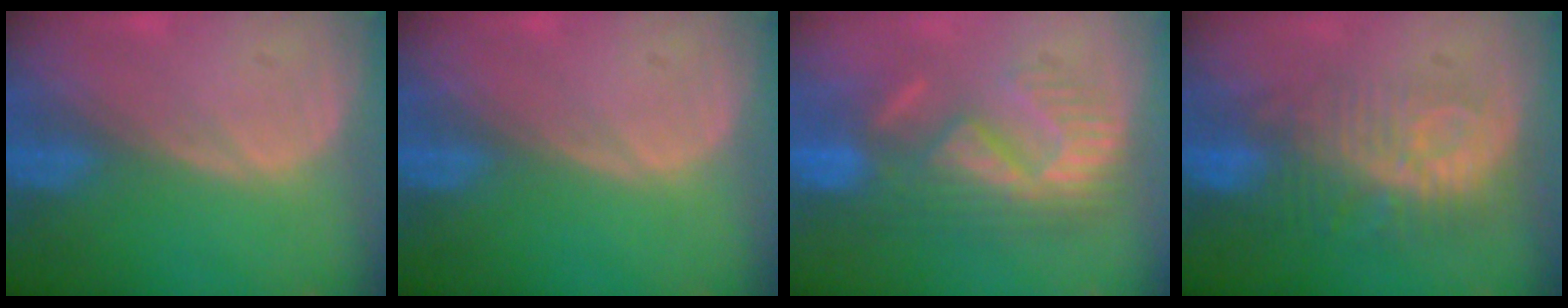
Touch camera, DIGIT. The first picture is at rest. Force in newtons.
{"total": 0.0}
{"total": 9.1, "press": 8.9, "slide": 1.9}
{"total": 9.6, "press": 8.7, "slide": 4.0}